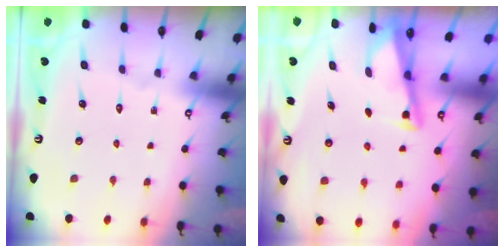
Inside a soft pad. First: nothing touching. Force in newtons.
{"total": 2.9, "press": 2.9, "slide": 0.4}